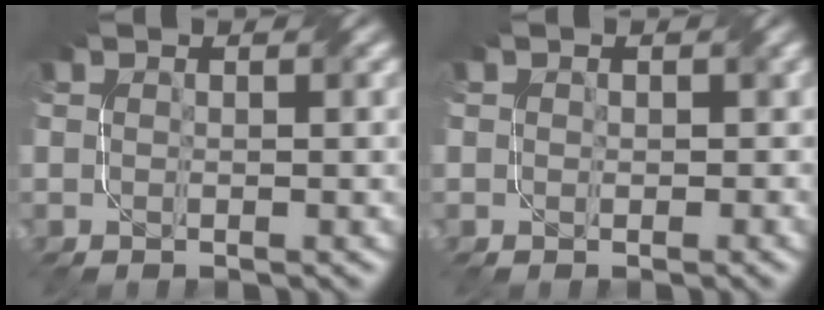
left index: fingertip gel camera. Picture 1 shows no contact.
{"total": 1.3, "force": [0.3, 1.1, 0.5], "torque": [-0.004, -0.003, 0.001]}